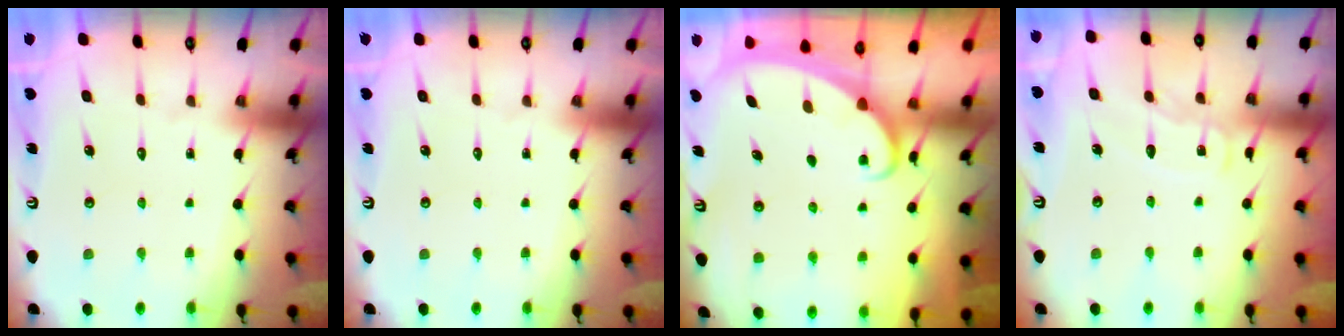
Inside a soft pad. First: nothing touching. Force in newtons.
{"total": 0.0}
{"total": 2.1, "press": 2.1, "slide": 0.3}
{"total": 7.6, "press": 7.5, "slide": 0.7}